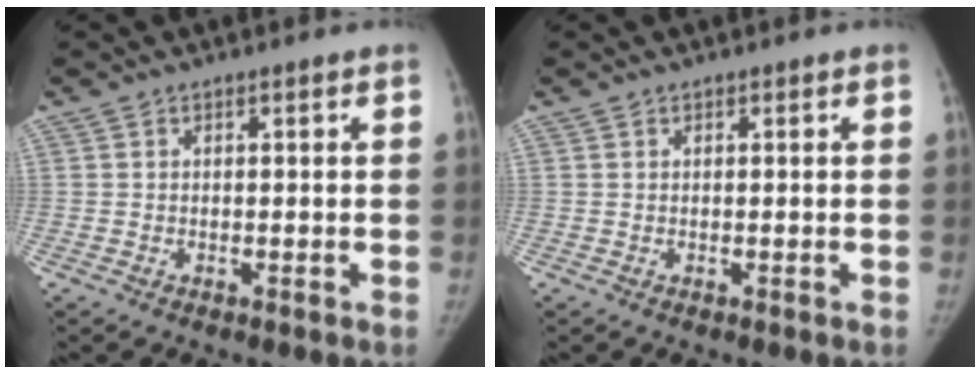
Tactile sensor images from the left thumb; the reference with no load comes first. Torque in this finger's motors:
{"motor_torque": [0.00, 0.00, 0.25, -0.24, 0.00]}